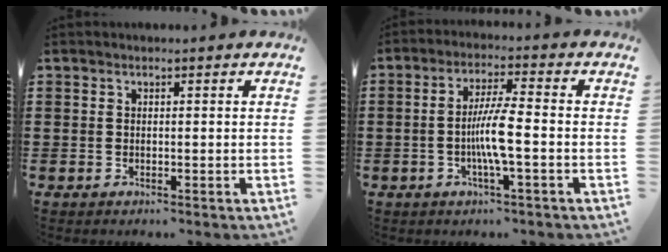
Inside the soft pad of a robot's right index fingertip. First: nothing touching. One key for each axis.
{"total": 6.3, "fx": -1.4, "fy": 0.6, "fz": 6.1, "tx": -0.114, "ty": -0.004, "tz": -0.030}